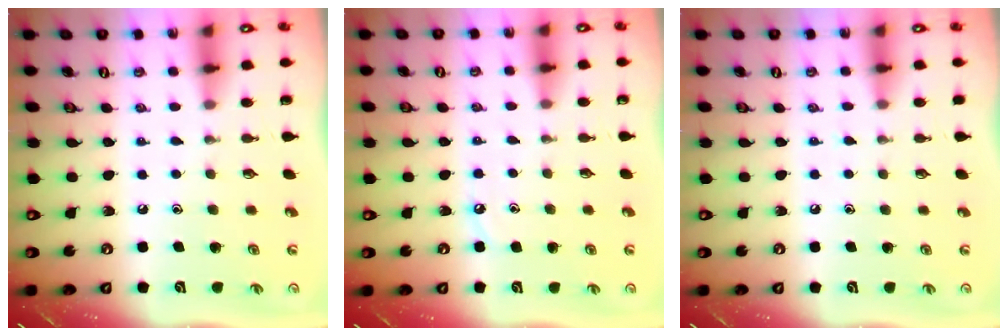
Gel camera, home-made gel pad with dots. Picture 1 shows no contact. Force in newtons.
{"total": 3.5, "press": 3.4, "slide": 0.5}
{"total": 4.1, "press": 4.0, "slide": 0.6}